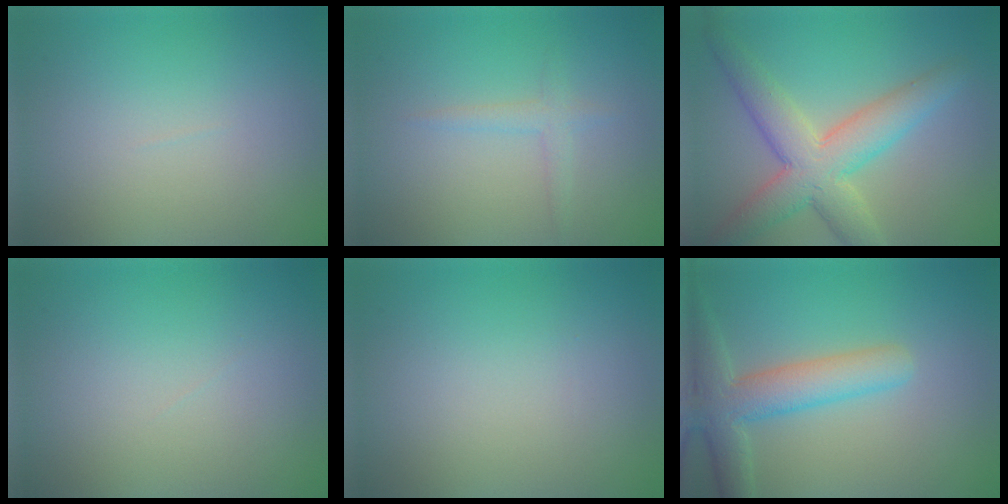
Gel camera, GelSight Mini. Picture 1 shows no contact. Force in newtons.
{"total": 1.4, "press": 1.4, "slide": 0.1}
{"total": 6.9, "press": 6.9, "slide": 0.2}
{"total": 0.0}
{"total": 0.0}
{"total": 5.4, "press": 5.4, "slide": 0.4}